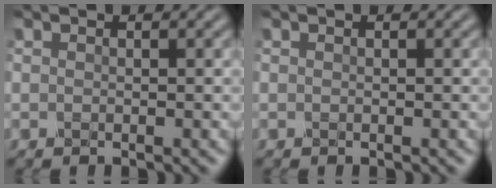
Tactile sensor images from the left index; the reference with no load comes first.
{"total": 0.0}